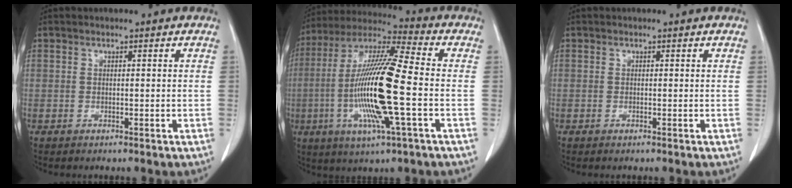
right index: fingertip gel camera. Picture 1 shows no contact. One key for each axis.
{"total": 18.3, "fx": -3.3, "fy": 1.1, "fz": 18.0, "tx": -0.365, "ty": -0.009, "tz": -0.068}
{"total": 0.0}